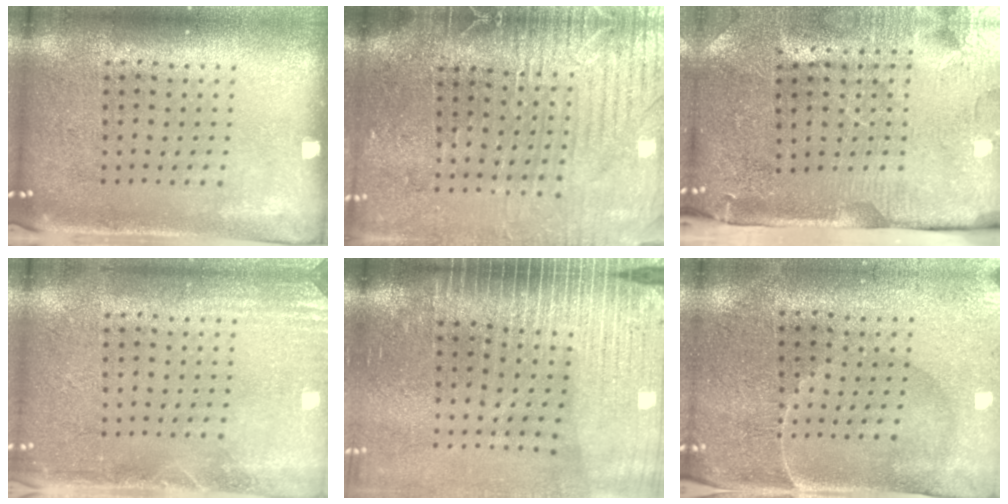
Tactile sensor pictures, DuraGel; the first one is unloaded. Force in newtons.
{"total": 3.6, "press": 3.4, "slide": 1.4}
{"total": 4.5, "press": 3.7, "slide": 2.5}
{"total": 2.2, "press": 2.1, "slide": 0.3}
{"total": 3.7, "press": 3.2, "slide": 1.9}
{"total": 0.6, "press": 0.5, "slide": 0.4}